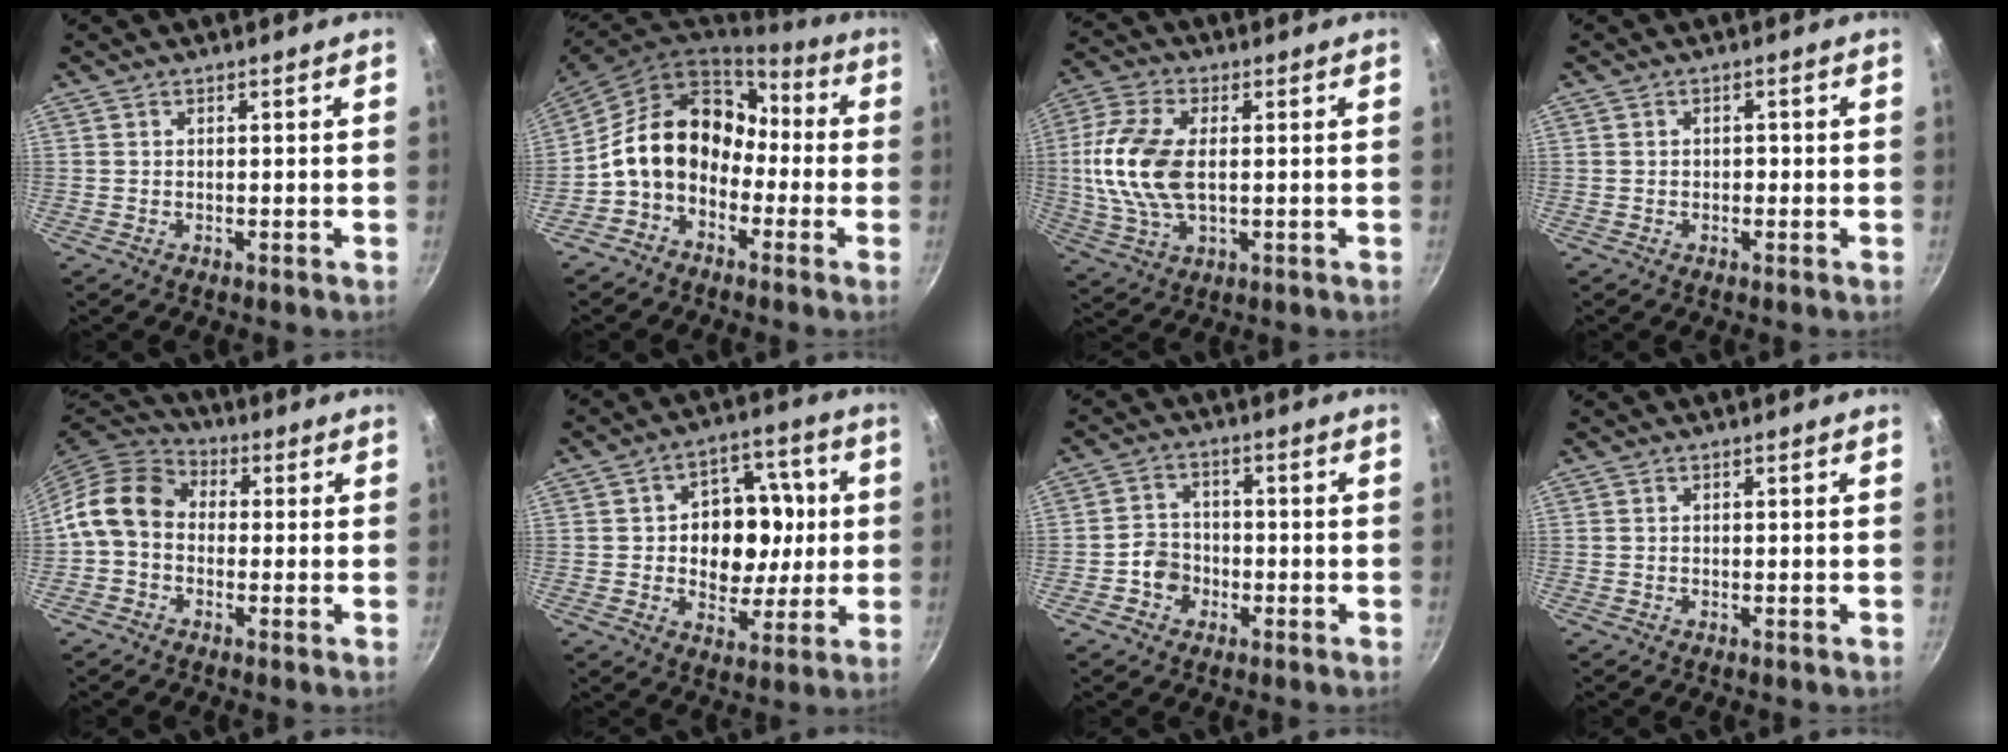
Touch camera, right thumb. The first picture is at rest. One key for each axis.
{"total": 15.8, "fx": -2.7, "fy": 12.4, "fz": 9.5, "tx": -0.139, "ty": 0.073, "tz": -0.063}
{"total": 13.6, "fx": 0.6, "fy": 7.4, "fz": 11.3, "tx": -0.234, "ty": 0.007, "tz": 0.006}
{"total": 1.0, "fx": -0.3, "fy": 0.8, "fz": 0.6, "tx": -0.006, "ty": 0.004, "tz": -0.005}
{"total": 10.5, "fx": -0.5, "fy": 8.3, "fz": 6.4, "tx": -0.098, "ty": 0.034, "tz": -0.032}
{"total": 14.8, "fx": 0.4, "fy": 11.3, "fz": 9.5, "tx": -0.093, "ty": 0.009, "tz": 0.005}
{"total": 4.7, "fx": -1.9, "fy": 4.0, "fz": 1.6, "tx": -0.002, "ty": 0.025, "tz": -0.037}
{"total": 0.0}